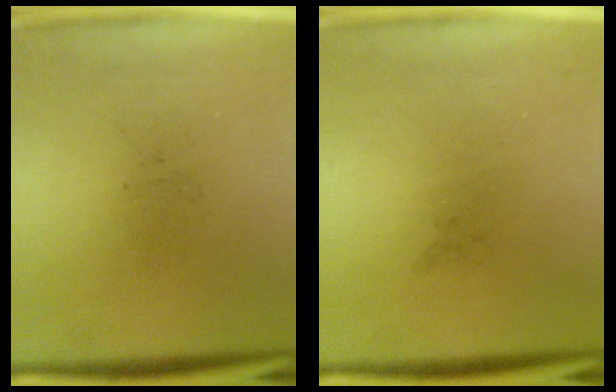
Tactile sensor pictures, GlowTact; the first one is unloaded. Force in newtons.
{"total": 0.0}